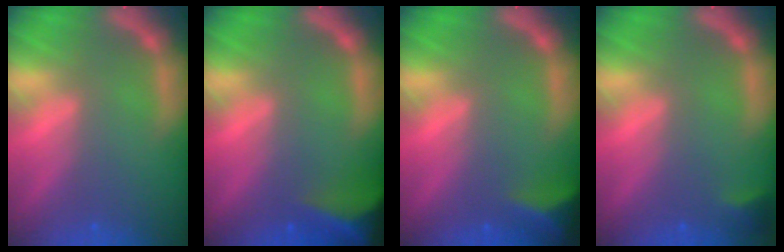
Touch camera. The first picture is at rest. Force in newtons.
{"total": 9.5}
{"total": 5.0}
{"total": 1.4}